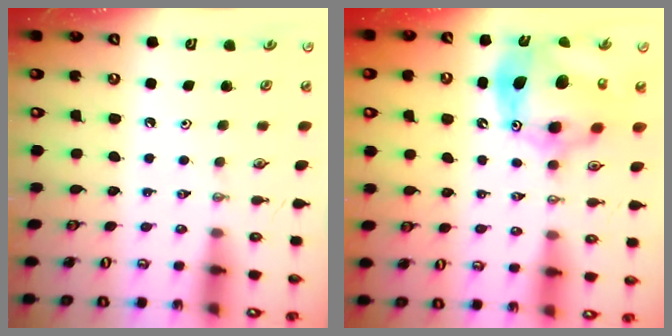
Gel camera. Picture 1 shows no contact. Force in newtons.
{"total": 15.7, "press": 15.6, "slide": 1.5}